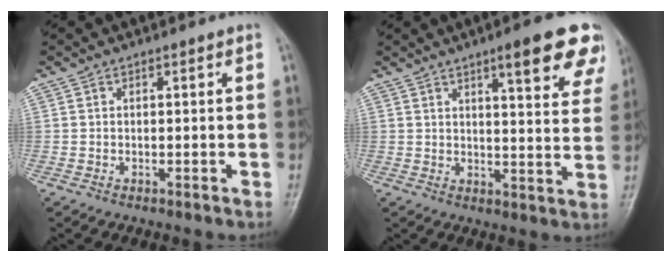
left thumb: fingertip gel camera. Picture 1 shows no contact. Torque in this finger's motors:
{"motor_torque": [1.56, 0.96, 1.18, -0.92, 0.04]}